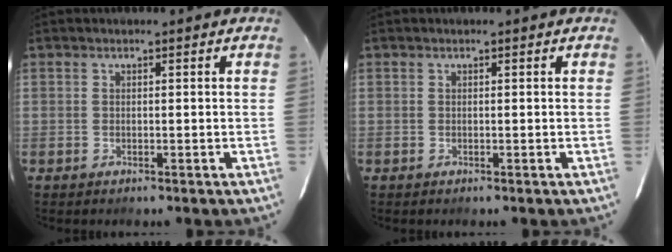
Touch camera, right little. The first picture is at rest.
{"total": 0.0}